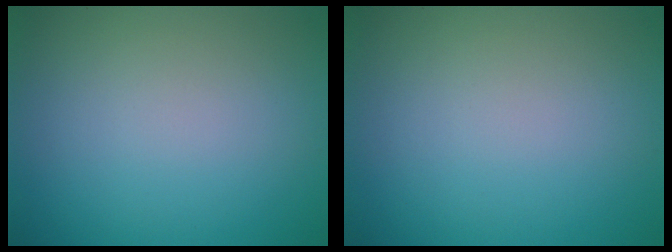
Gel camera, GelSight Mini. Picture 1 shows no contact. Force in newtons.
{"total": 0.0}